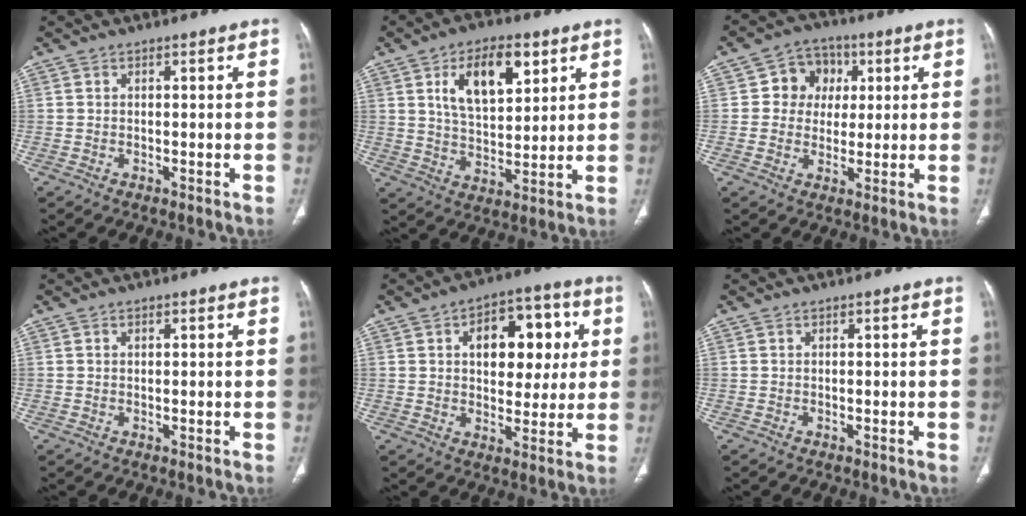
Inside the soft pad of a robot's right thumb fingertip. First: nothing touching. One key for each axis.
{"total": 13.2, "fx": 5.6, "fy": 6.8, "fz": 9.9, "tx": -0.136, "ty": -0.018, "tz": 0.103}
{"total": 8.2, "fx": 1.7, "fy": 7.4, "fz": 3.2, "tx": -0.003, "ty": 0.005, "tz": 0.023}
{"total": 0.7, "fx": 0.3, "fy": 0.4, "fz": 0.5, "tx": -0.009, "ty": 0.000, "tz": 0.005}
{"total": 14.8, "fx": 3.6, "fy": 9.2, "fz": 10.9, "tx": -0.098, "ty": 0.011, "tz": 0.052}
{"total": 0.0}